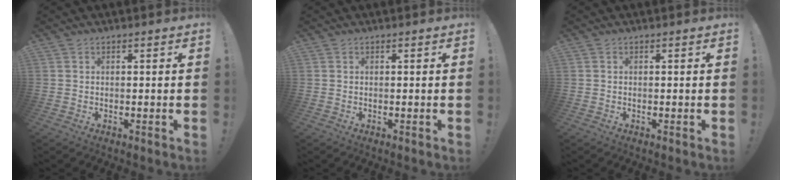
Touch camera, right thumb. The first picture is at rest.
{"total": 0.0}
{"total": 0.0}